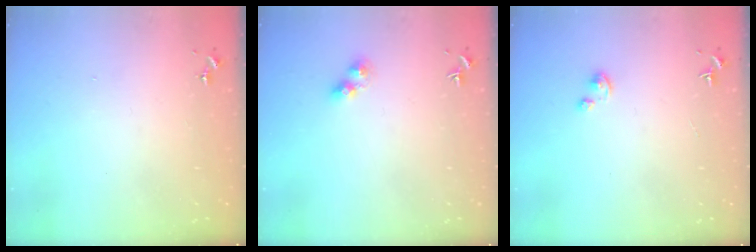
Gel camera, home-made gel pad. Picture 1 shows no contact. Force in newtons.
{"total": 5.7, "press": 5.7, "slide": 0.2}
{"total": 2.6, "press": 2.6, "slide": 0.2}